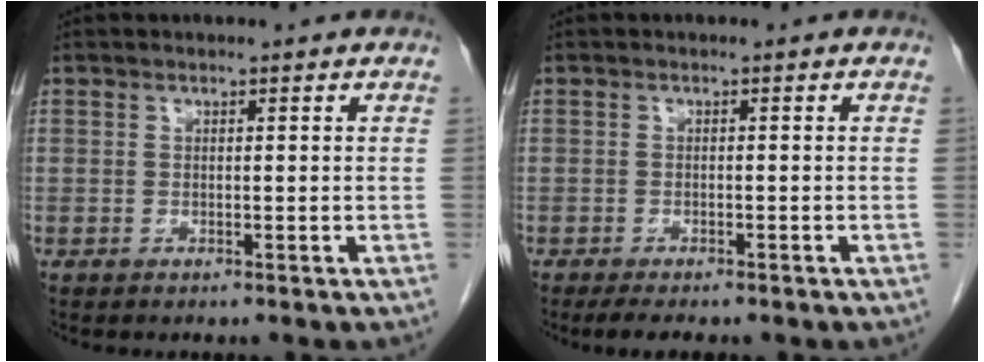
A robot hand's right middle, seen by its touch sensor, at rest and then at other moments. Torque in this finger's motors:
{"motor_torque": [0.27, -0.01, 0.05, 0.02]}